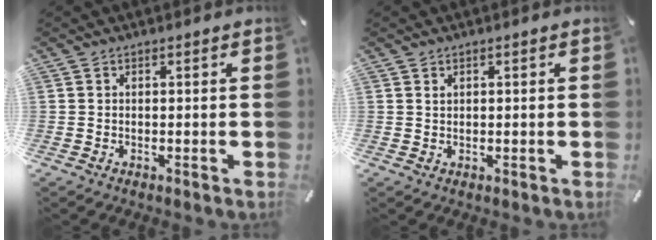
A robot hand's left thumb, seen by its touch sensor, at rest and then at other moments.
{"total": 0.8, "force": [0.4, 0.6, 0.4], "torque": [-0.009, 0.001, 0.008]}